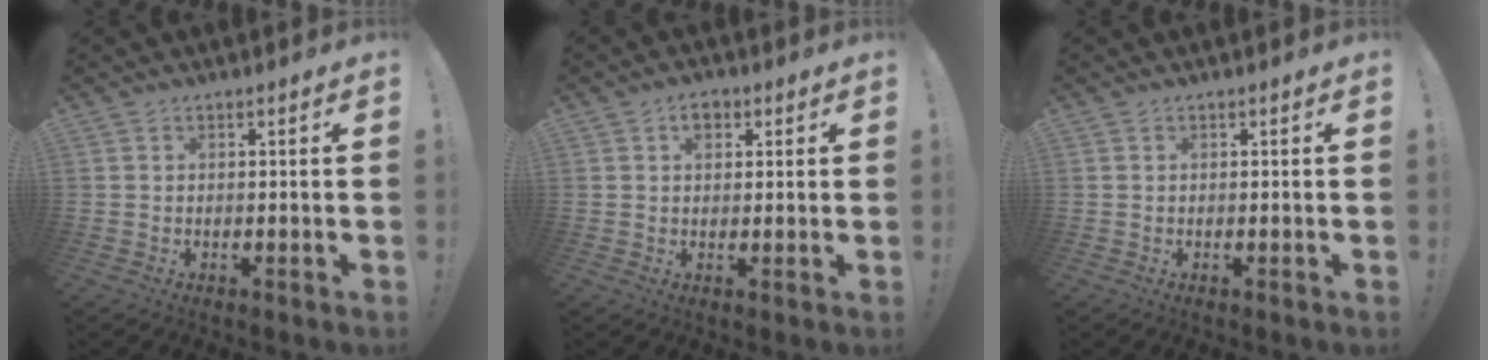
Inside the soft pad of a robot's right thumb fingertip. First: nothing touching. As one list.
[{"total": 3.5, "force": [1.5, 2.5, 2.0], "torque": [-0.027, 0.003, 0.025]}, {"total": 0.0}]